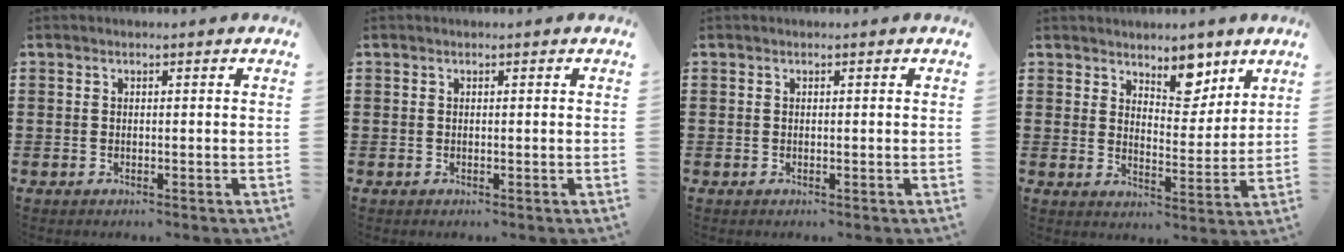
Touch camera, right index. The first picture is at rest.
{"total": 0.0}
{"total": 0.0}
{"total": 6.8, "force": [5.5, 3.1, 2.5], "torque": [-0.037, -0.023, 0.095]}